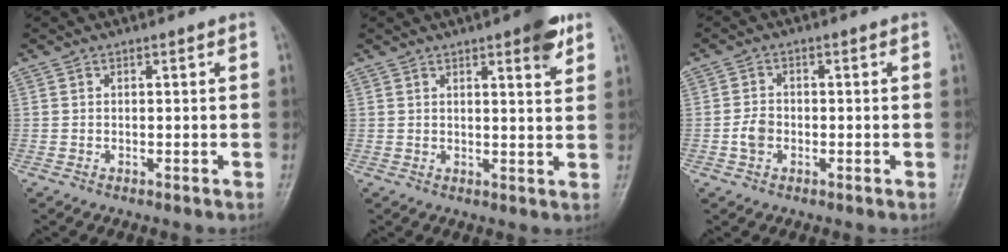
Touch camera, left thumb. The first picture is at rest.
{"total": 6.2, "force": [3.6, 1.4, 4.8], "torque": [-0.054, -0.016, 0.043]}
{"total": 3.1, "force": [-0.8, 2.3, 1.9], "torque": [-0.032, 0.008, -0.020]}